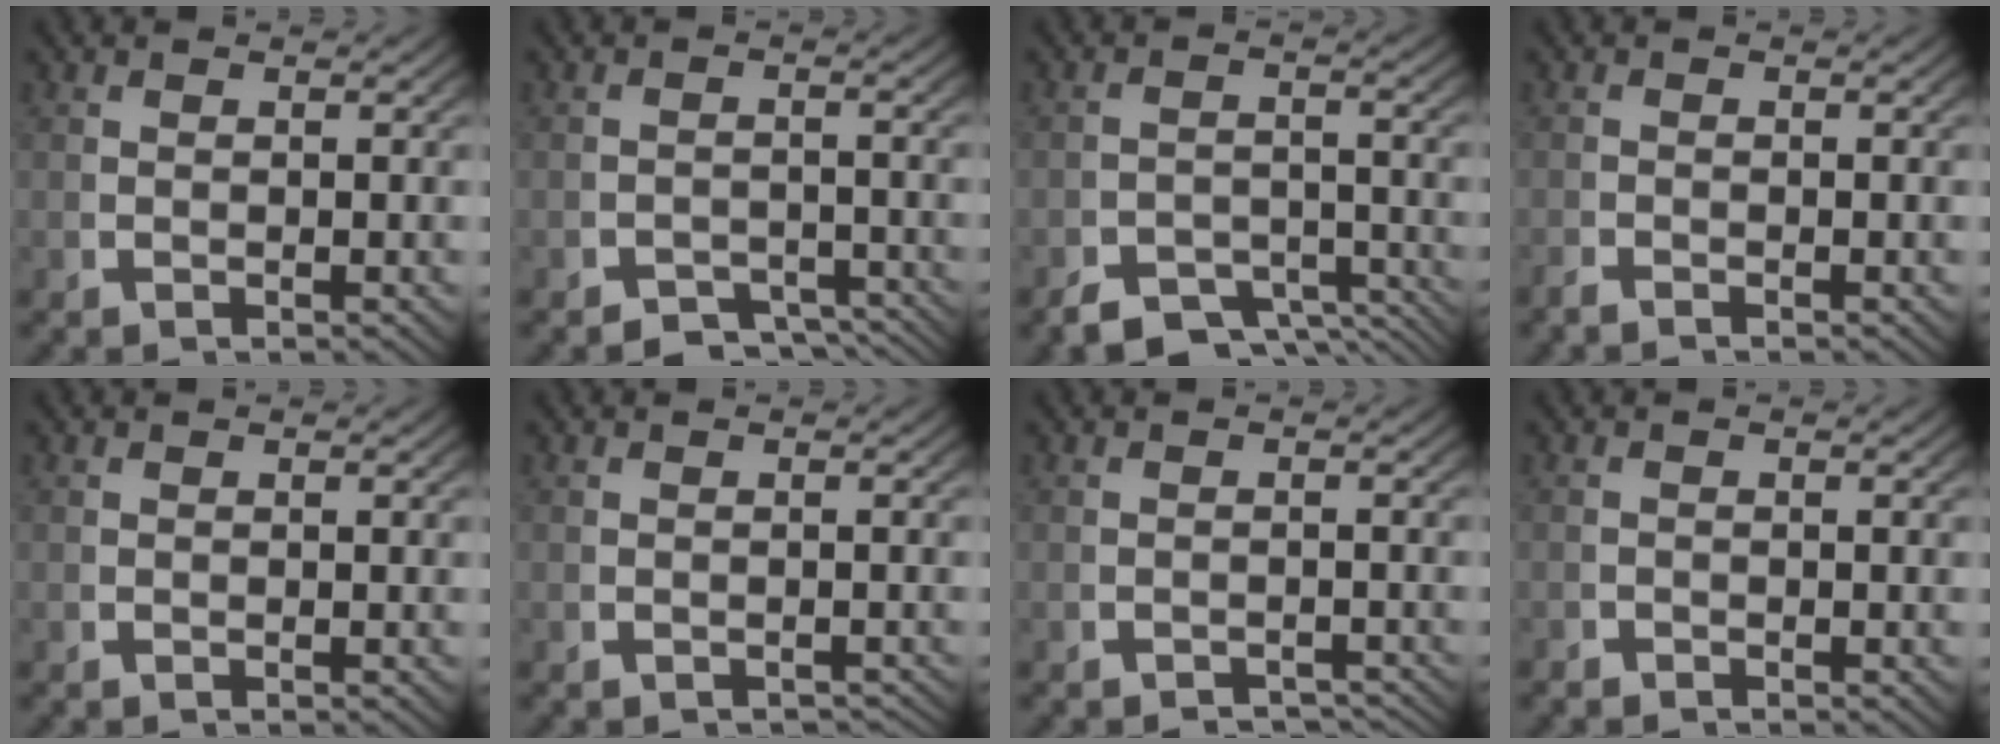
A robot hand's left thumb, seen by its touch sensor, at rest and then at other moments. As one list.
[{"total": 4.3, "force": [-3.3, 2.0, 1.9], "torque": [-0.018, -0.022, -0.051]}, {"total": 4.8, "force": [-3.5, 2.4, 2.2], "torque": [-0.019, -0.017, -0.065]}, {"total": 1.0, "force": [-1.0, 0.1, 0.0], "torque": [0.004, -0.005, -0.021]}, {"total": 0.0}, {"total": 1.8, "force": [-1.8, 0.3, 0.2], "torque": [0.000, -0.002, -0.026]}, {"total": 3.6, "force": [-3.5, 0.6, 0.7], "torque": [-0.002, -0.009, -0.051]}, {"total": 0.7, "force": [-0.7, 0.0, -0.2], "torque": [0.004, -0.007, -0.013]}]